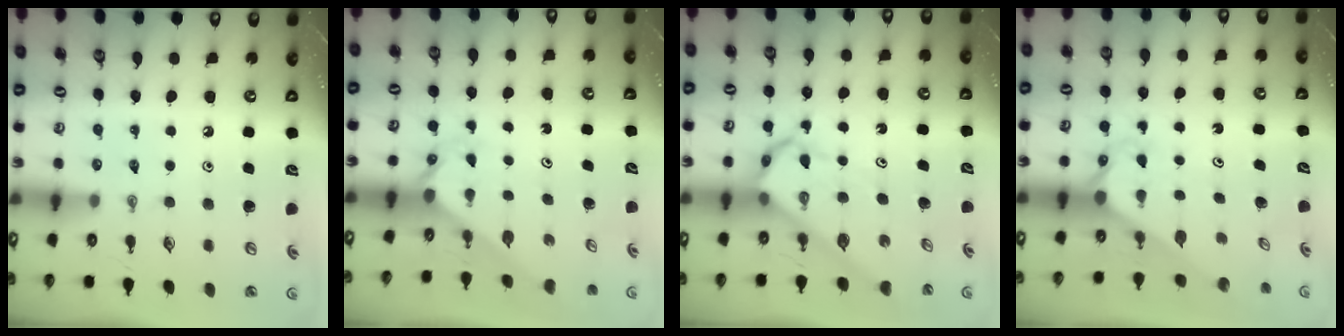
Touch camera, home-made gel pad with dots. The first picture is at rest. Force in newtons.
{"total": 1.9, "press": 1.9, "slide": 0.2}
{"total": 6.4, "press": 6.3, "slide": 0.7}
{"total": 2.4, "press": 2.4, "slide": 0.2}